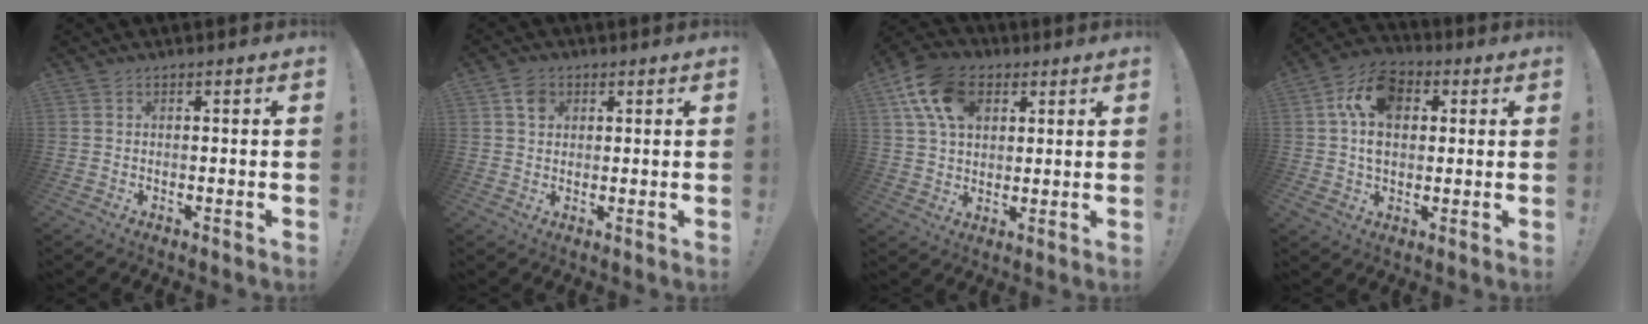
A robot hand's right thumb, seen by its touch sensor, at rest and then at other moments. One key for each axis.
{"total": 4.5, "fx": 2.1, "fy": 3.7, "fz": 1.6, "tx": -0.020, "ty": -0.002, "tz": 0.037}
{"total": 15.2, "fx": 6.3, "fy": 10.6, "fz": 8.9, "tx": -0.152, "ty": -0.014, "tz": 0.121}
{"total": 13.6, "fx": 3.6, "fy": 9.7, "fz": 8.8, "tx": -0.148, "ty": 0.003, "tz": 0.072}